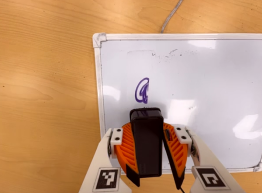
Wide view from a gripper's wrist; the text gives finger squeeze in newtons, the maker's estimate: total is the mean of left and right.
{"total": 10.6, "left": 10.9, "right": 10.3}